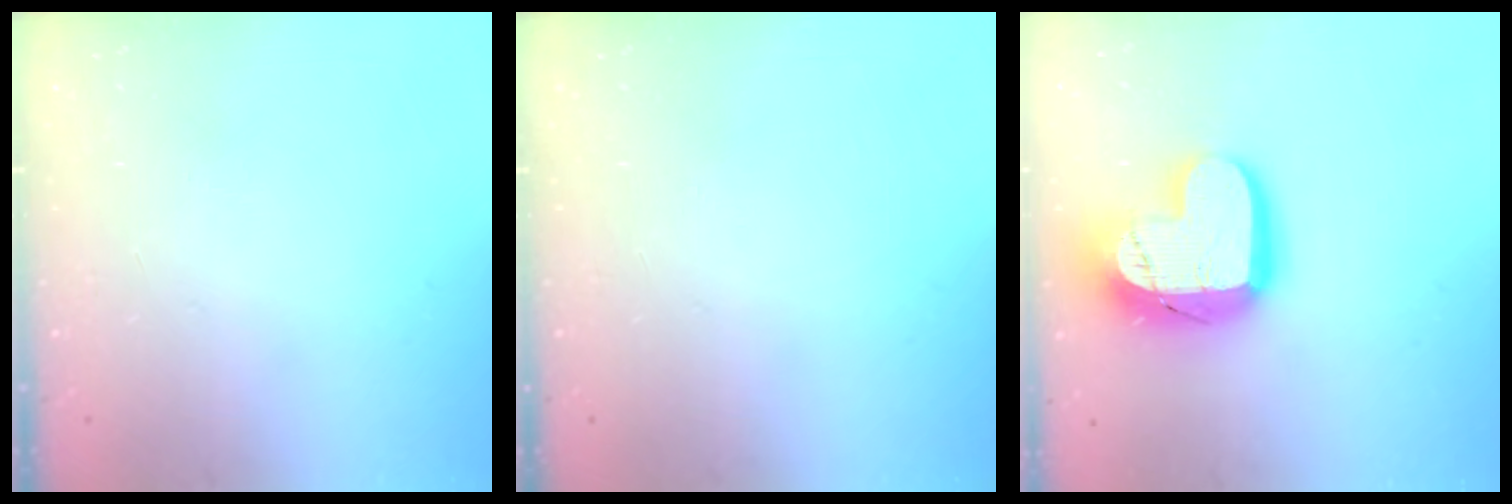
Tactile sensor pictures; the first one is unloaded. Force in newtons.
{"total": 0.0}
{"total": 18.4, "press": 18.3, "slide": 1.4}